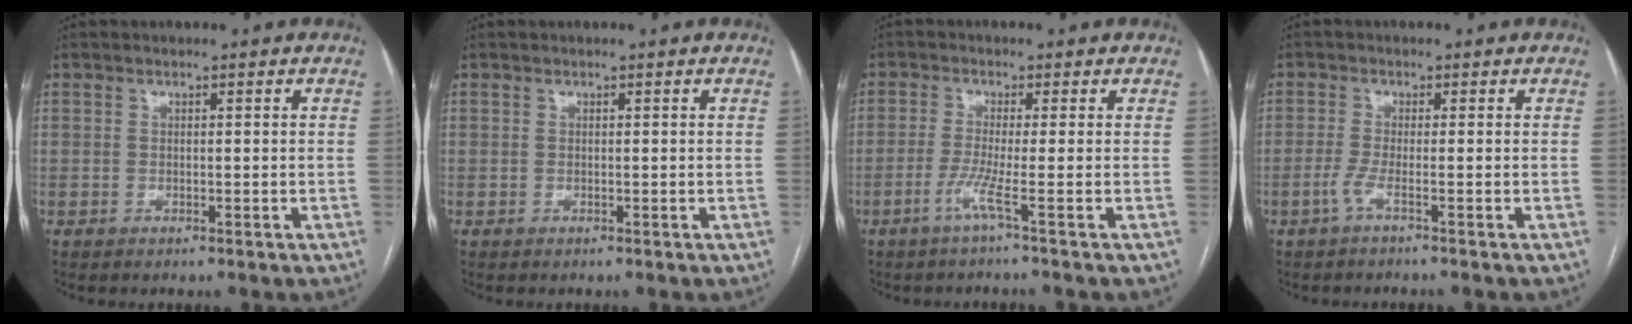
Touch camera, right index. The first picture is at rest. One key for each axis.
{"total": 0.0}
{"total": 3.4, "fx": -1.7, "fy": -1.6, "fz": 2.5, "tx": -0.053, "ty": -0.005, "tz": -0.039}
{"total": 2.0, "fx": -1.1, "fy": -0.7, "fz": 1.5, "tx": -0.034, "ty": -0.004, "tz": -0.027}